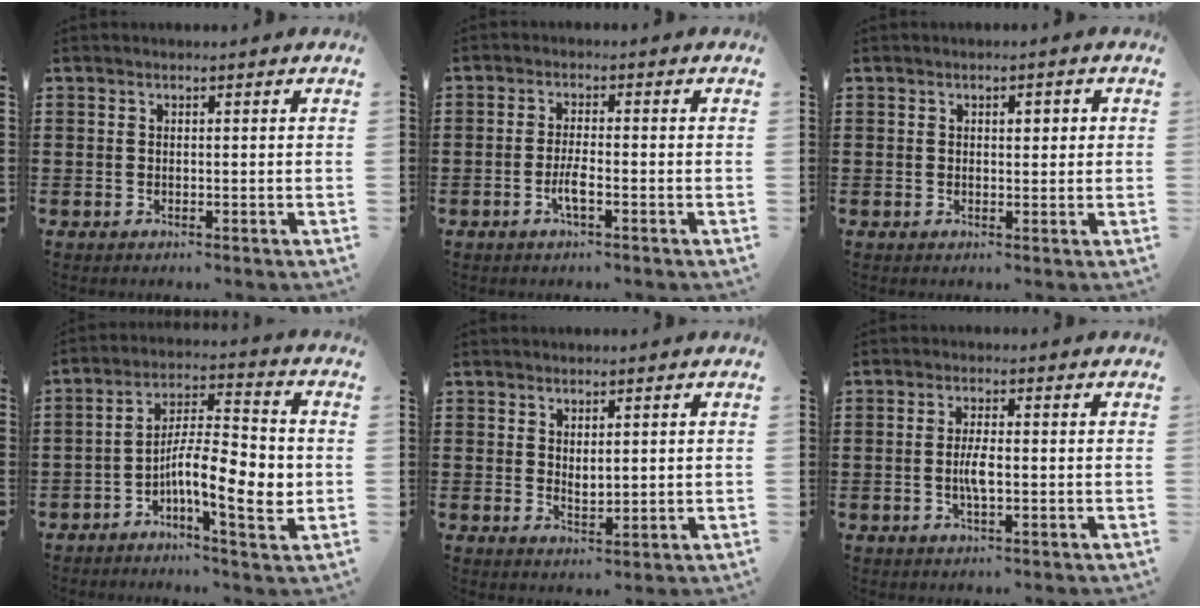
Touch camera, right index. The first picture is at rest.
{"total": 3.0, "force": [-1.4, 0.4, 2.7], "torque": [-0.060, -0.005, -0.029]}
{"total": 1.7, "force": [0.5, 0.9, 1.3], "torque": [-0.018, 0.006, 0.006]}
{"total": 10.3, "force": [-2.7, 2.9, 9.5], "torque": [-0.165, 0.004, -0.045]}
{"total": 1.6, "force": [1.2, 0.6, 0.8], "torque": [-0.016, 0.004, 0.021]}
{"total": 3.5, "force": [-0.6, 0.7, 3.3], "torque": [-0.073, -0.007, -0.014]}